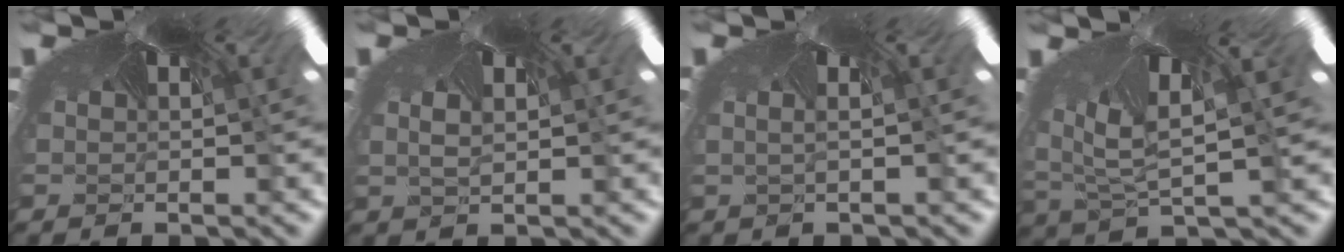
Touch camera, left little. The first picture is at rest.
{"total": 1.7, "force": [-1.4, 0.5, 0.9], "torque": [-0.021, -0.024, -0.004]}
{"total": 2.4, "force": [-2.4, -0.1, 0.5], "torque": [-0.019, -0.029, -0.018]}
{"total": 4.6, "force": [-4.5, 0.2, -0.5], "torque": [-0.031, -0.087, -0.046]}